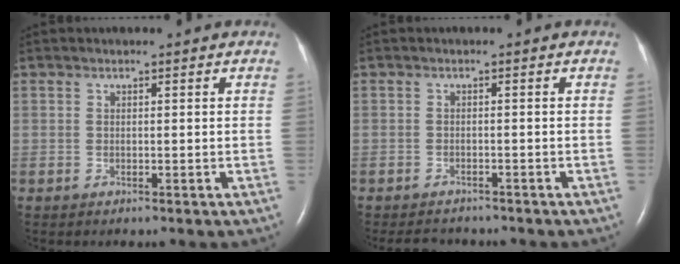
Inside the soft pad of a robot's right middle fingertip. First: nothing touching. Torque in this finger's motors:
{"motor_torque": [-0.17, 0.11, -0.02, 0.00]}